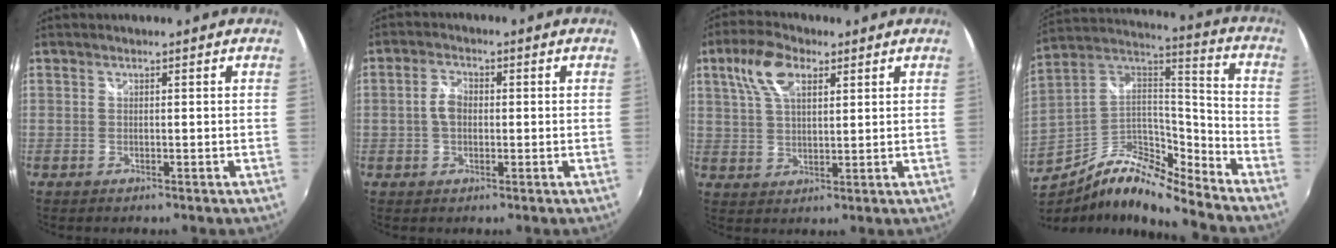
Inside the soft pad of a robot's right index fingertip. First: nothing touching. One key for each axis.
{"total": 3.8, "fx": -0.2, "fy": 2.6, "fz": 2.8, "tx": -0.056, "ty": 0.009, "tz": -0.003}
{"total": 8.8, "fx": 4.2, "fy": 4.3, "fz": 6.5, "tx": -0.131, "ty": 0.023, "tz": 0.078}
{"total": 15.6, "fx": -12.1, "fy": 4.4, "fz": 8.8, "tx": -0.176, "ty": 0.008, "tz": -0.233}